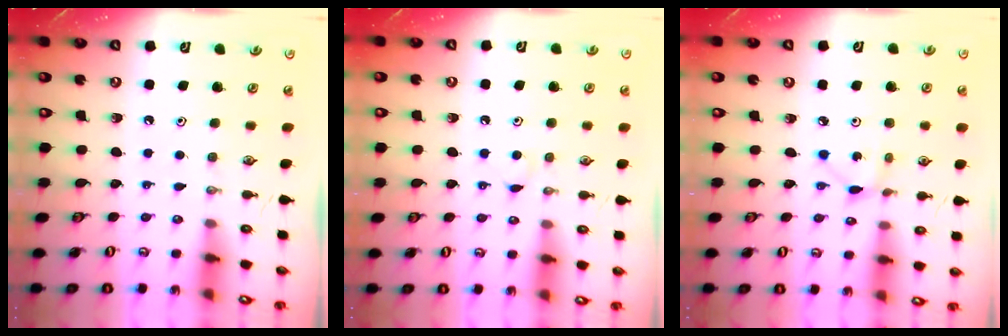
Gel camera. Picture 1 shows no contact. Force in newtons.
{"total": 3.4, "press": 3.4, "slide": 0.5}
{"total": 2.9, "press": 2.9, "slide": 0.2}